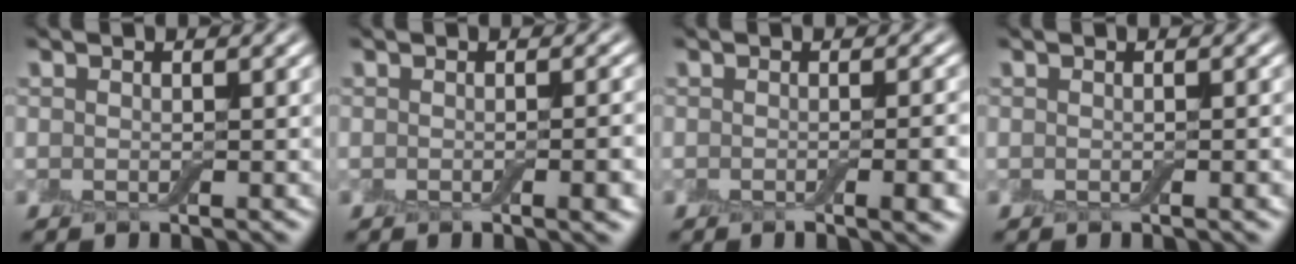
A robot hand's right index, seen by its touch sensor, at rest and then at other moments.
{"total": 3.0, "force": [-0.7, 0.8, 2.8], "torque": [-0.029, 0.001, -0.010]}
{"total": 4.1, "force": [-1.2, 1.3, 3.8], "torque": [-0.040, -0.005, -0.014]}
{"total": 1.1, "force": [-0.2, 0.2, 1.1], "torque": [-0.011, 0.001, -0.003]}